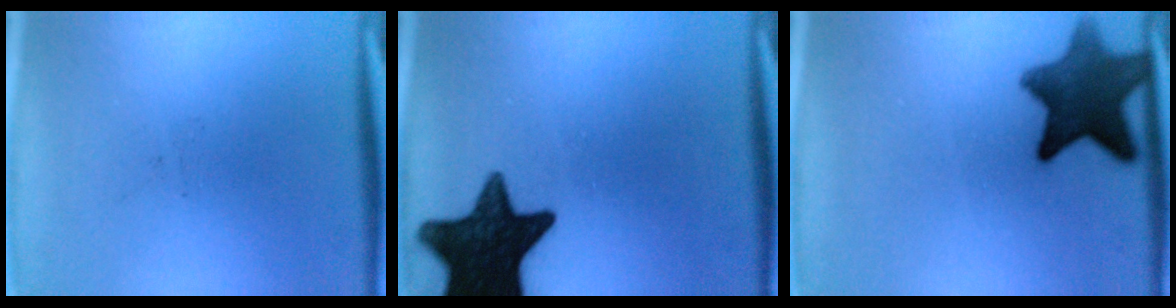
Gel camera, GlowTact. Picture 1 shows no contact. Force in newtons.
{"total": 16.3}
{"total": 10.7}